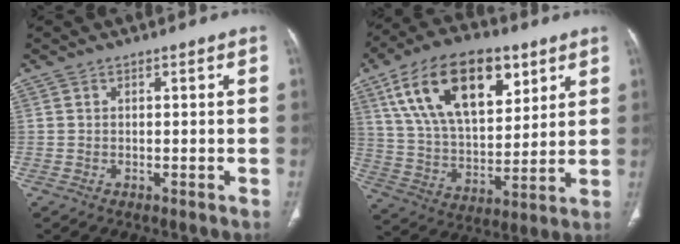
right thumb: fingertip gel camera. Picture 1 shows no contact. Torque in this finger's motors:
{"motor_torque": [-1.25, 2.51, 1.86, 0.91, 0.62]}